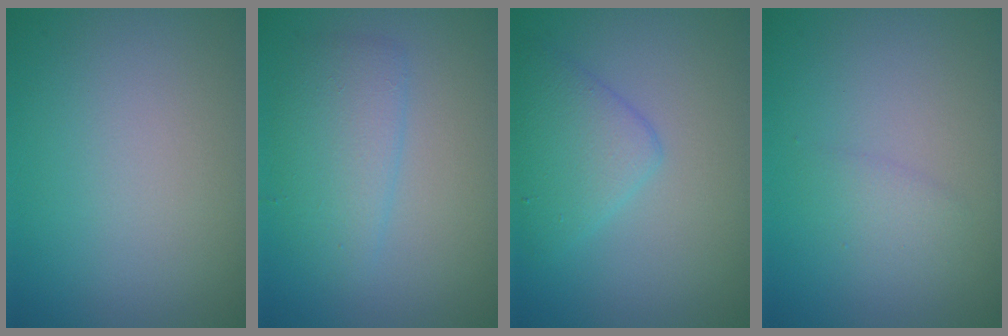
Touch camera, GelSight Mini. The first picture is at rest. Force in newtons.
{"total": 3.0, "press": 3.0, "slide": 0.1}
{"total": 3.3, "press": 3.3, "slide": 0.2}
{"total": 1.2, "press": 1.2, "slide": 0.1}